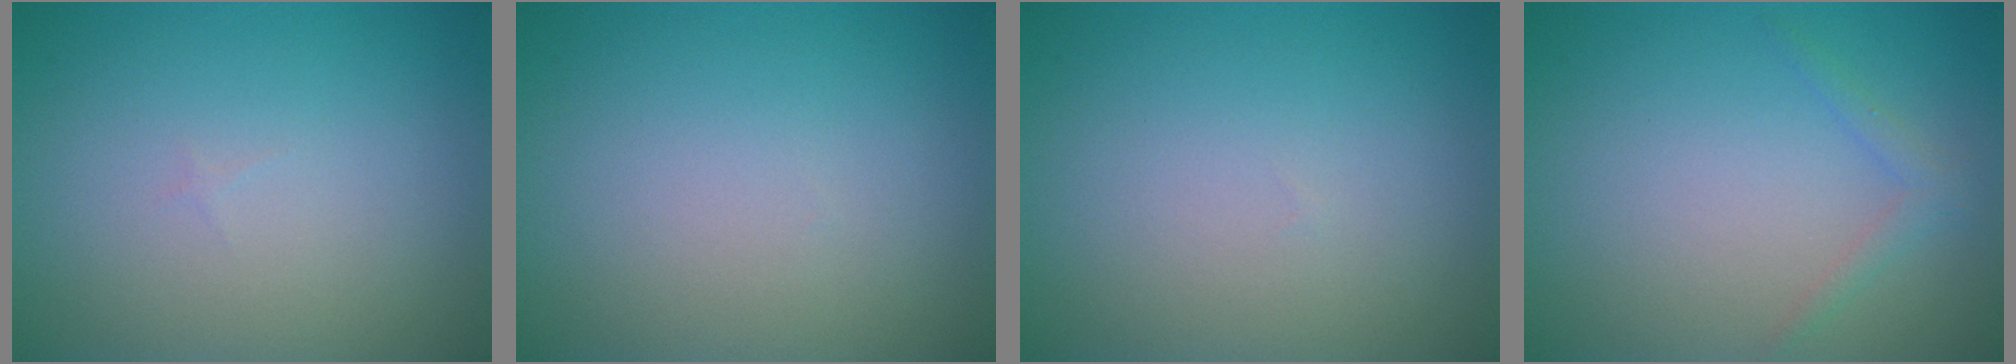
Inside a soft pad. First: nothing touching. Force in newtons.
{"total": 0.0}
{"total": 0.0}
{"total": 1.2, "press": 1.2, "slide": 0.1}